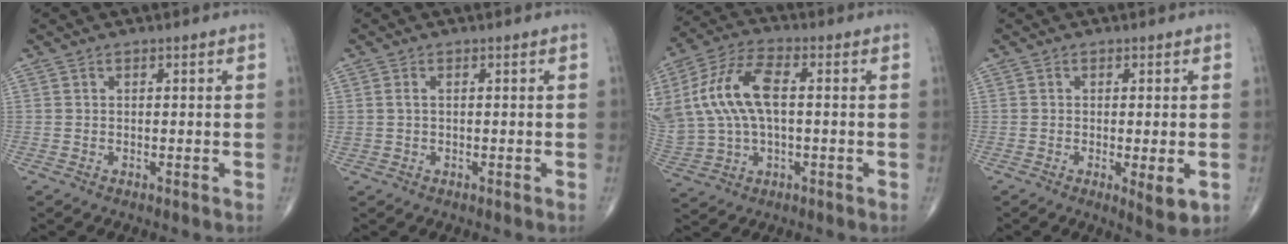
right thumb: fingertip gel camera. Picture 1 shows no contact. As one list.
[{"total": 1.3, "force": [0.2, 0.8, 1.0], "torque": [-0.028, 0.004, 0.008]}, {"total": 17.4, "force": [2.3, 9.5, 14.4], "torque": [-0.319, 0.021, 0.045]}, {"total": 4.6, "force": [-1.1, 1.1, 4.3], "torque": [-0.064, -0.014, -0.016]}]